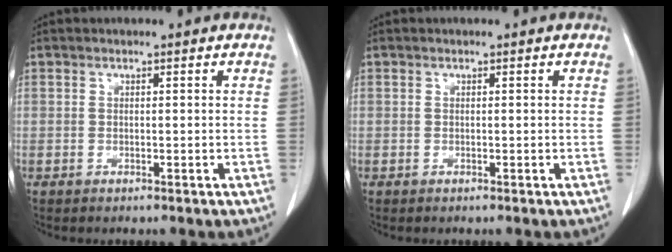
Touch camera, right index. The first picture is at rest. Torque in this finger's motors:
{"motor_torque": [0.00, 0.00, 0.00, 0.00]}